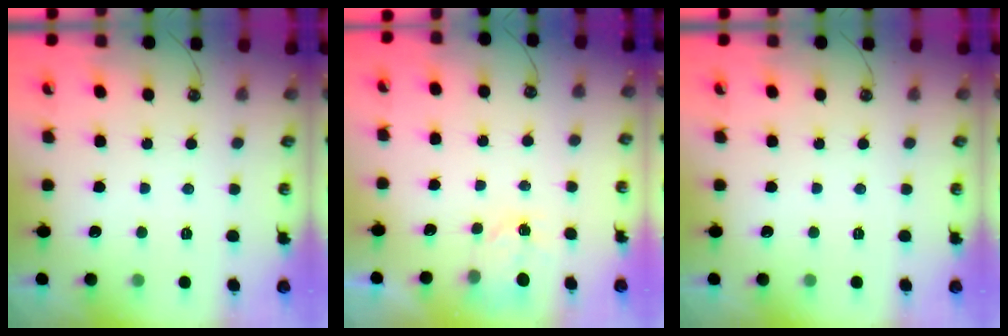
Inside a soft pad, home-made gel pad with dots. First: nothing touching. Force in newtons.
{"total": 2.2, "press": 2.2, "slide": 0.2}
{"total": 0.0}